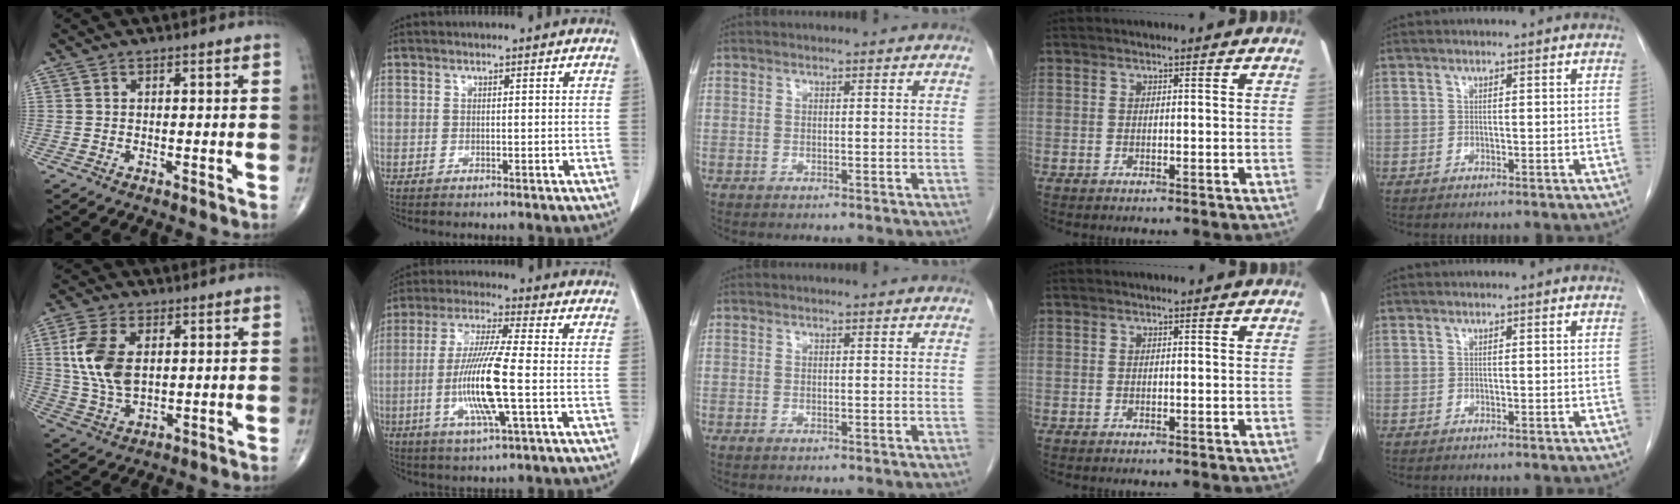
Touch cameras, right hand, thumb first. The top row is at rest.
{"thumb": {"total": 11.7, "force": [2.3, 6.9, 9.2], "torque": [-0.189, -0.007, 0.049]}, "index": {"total": 12.0, "force": [-2.2, 0.2, 11.8], "torque": [-0.239, -0.013, -0.049]}}